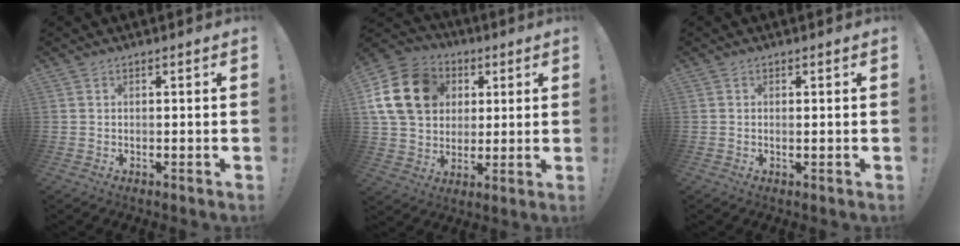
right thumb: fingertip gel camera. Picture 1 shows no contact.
{"total": 19.8, "force": [5.2, 15.5, 11.1], "torque": [-0.189, -0.007, 0.109]}
{"total": 0.7, "force": [0.5, -0.1, 0.5], "torque": [0.004, -0.006, 0.007]}